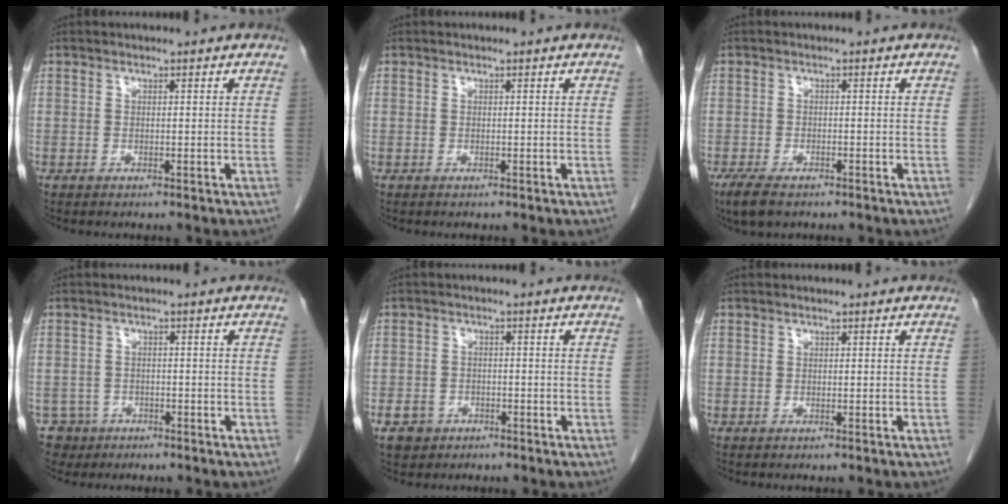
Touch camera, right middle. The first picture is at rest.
{"total": 0.0}
{"total": 4.8, "force": [-3.4, 1.8, 2.8], "torque": [-0.058, -0.011, -0.054]}
{"total": 3.4, "force": [-2.0, 2.8, -0.5], "torque": [0.009, 0.009, -0.034]}
{"total": 3.9, "force": [-2.3, 3.1, 0.8], "torque": [-0.015, 0.007, -0.034]}
{"total": 0.0}